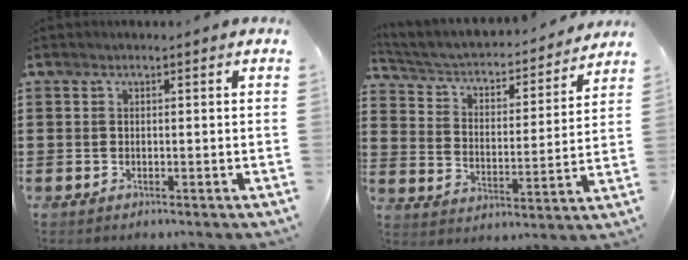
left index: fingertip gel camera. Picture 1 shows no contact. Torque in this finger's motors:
{"motor_torque": [2.14, 0.00, 0.39, 0.07]}